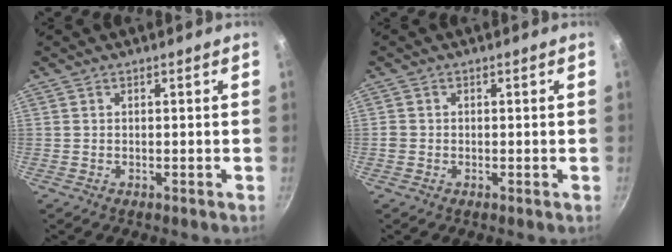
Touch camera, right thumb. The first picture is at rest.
{"total": 1.1, "force": [-0.3, 1.0, 0.4], "torque": [-0.007, 0.002, -0.008]}